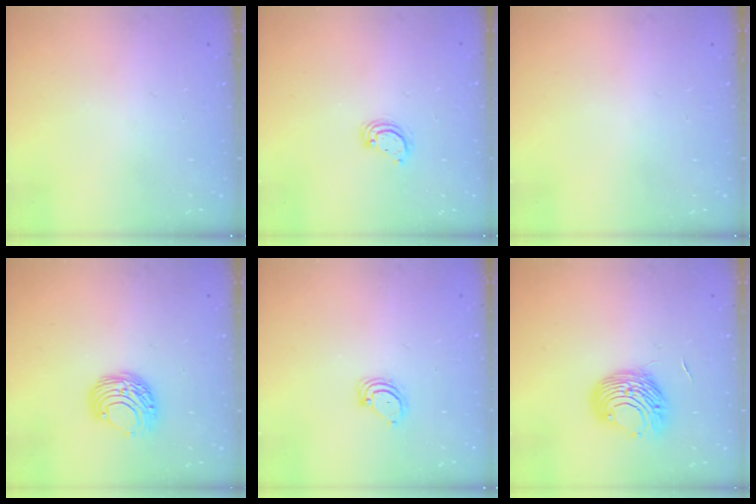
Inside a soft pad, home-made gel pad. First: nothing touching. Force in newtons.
{"total": 3.4, "press": 3.3, "slide": 0.4}
{"total": 0.0}
{"total": 8.5, "press": 8.5, "slide": 0.4}
{"total": 3.1, "press": 3.1, "slide": 0.3}
{"total": 9.4, "press": 9.3, "slide": 1.0}